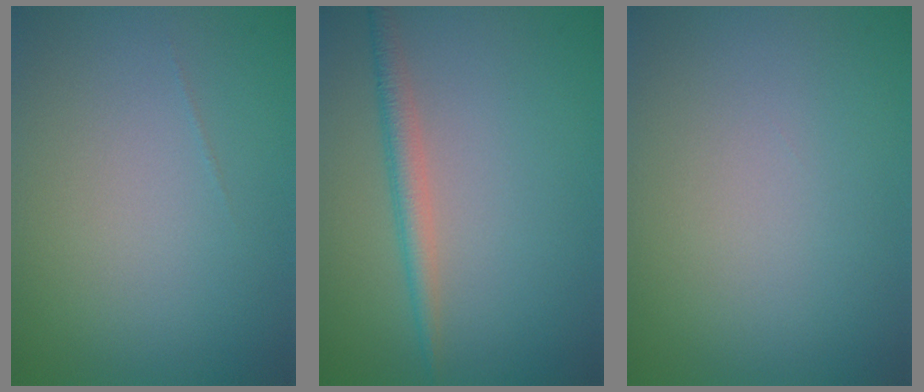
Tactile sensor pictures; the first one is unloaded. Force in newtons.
{"total": 2.2, "press": 2.2, "slide": 0.0}
{"total": 0.0}